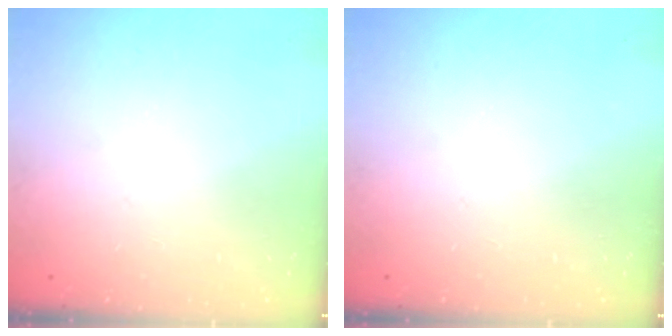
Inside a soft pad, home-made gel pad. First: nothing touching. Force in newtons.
{"total": 0.0}